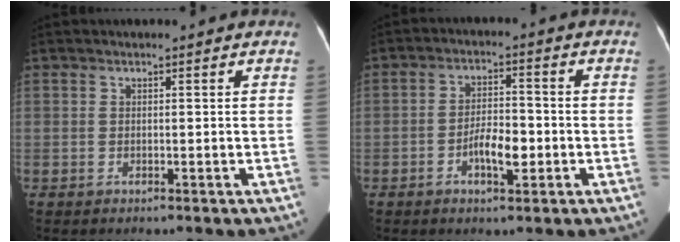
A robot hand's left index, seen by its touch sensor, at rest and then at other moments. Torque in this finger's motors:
{"motor_torque": [0.03, 0.01, 0.09, 0.08]}